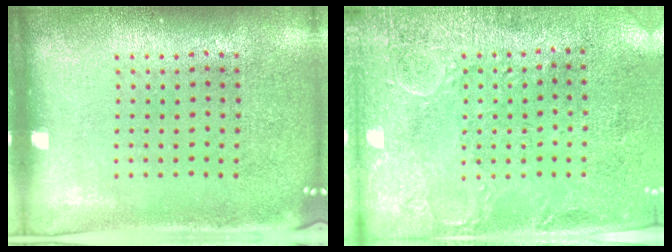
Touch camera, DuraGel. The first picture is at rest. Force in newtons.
{"total": 2.9, "press": 2.3, "slide": 1.8}